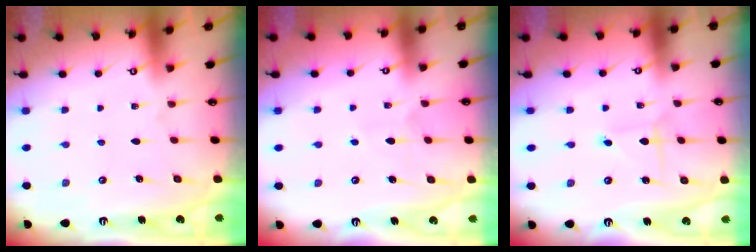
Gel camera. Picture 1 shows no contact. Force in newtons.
{"total": 4.7, "press": 4.7, "slide": 0.5}
{"total": 1.7, "press": 1.7, "slide": 0.2}